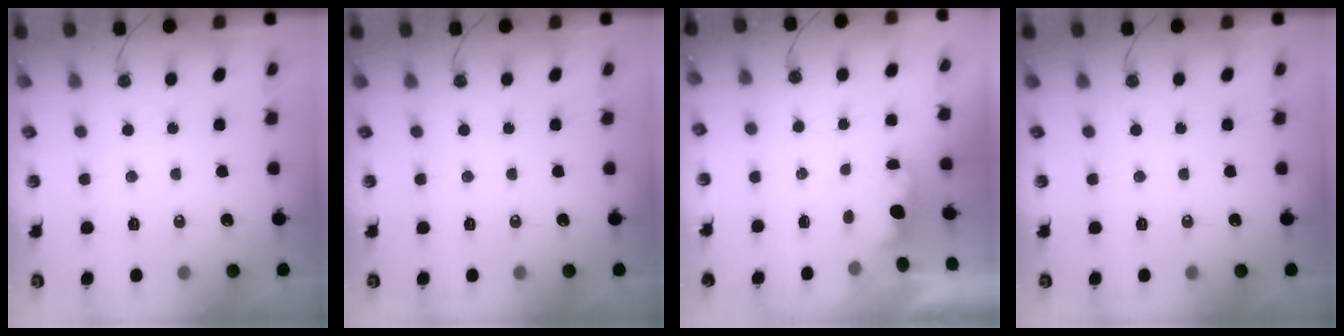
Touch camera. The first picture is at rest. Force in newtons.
{"total": 0.0}
{"total": 0.6, "press": 0.1, "slide": 0.6}
{"total": 0.0}